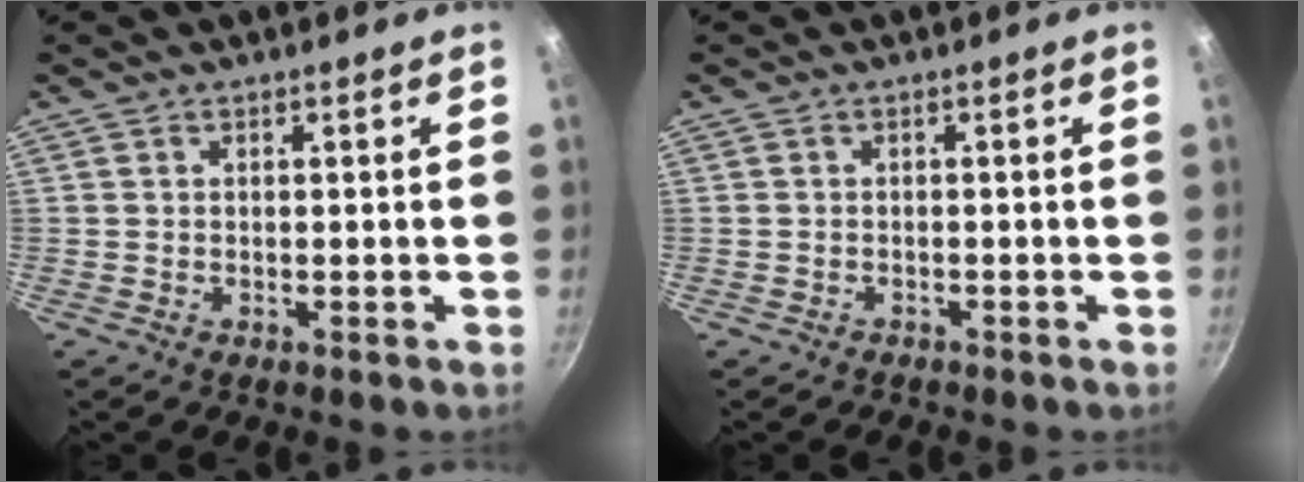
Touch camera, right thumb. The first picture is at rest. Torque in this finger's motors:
{"motor_torque": [-0.26, -0.10, 0.30, -0.29, -0.06]}